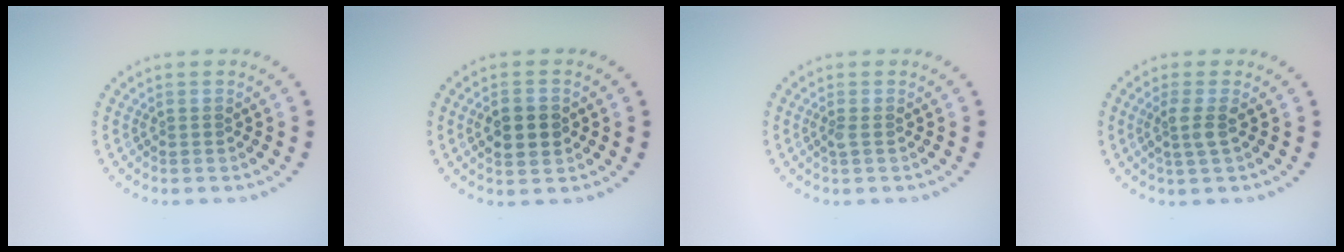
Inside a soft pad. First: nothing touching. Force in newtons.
{"total": 3.5, "press": 3.5, "slide": 0.2}
{"total": 0.6, "press": 0.5, "slide": 0.4}
{"total": 1.8, "press": 1.4, "slide": 1.1}